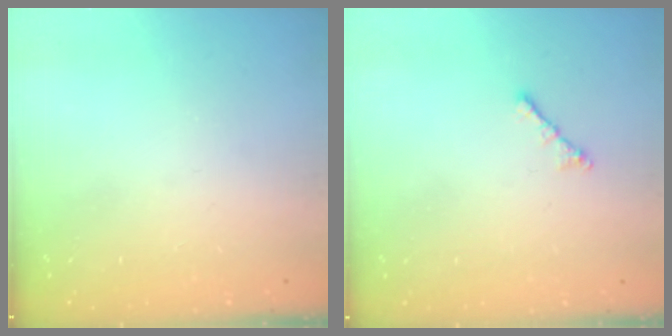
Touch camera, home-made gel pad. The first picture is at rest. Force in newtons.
{"total": 2.1, "press": 2.0, "slide": 0.6}